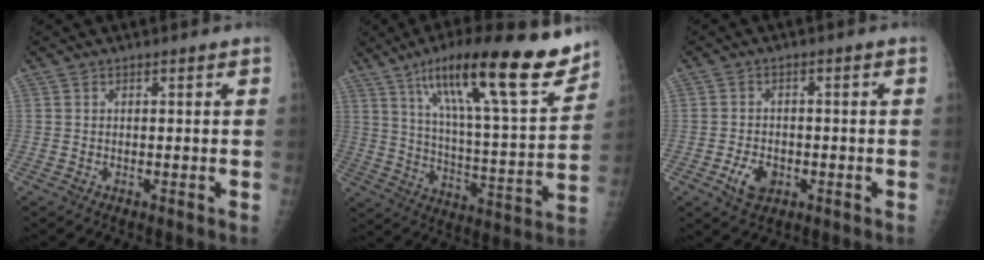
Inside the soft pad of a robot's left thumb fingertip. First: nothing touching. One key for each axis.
{"total": 24.5, "fx": 15.8, "fy": 4.8, "fz": 18.1, "tx": -0.265, "ty": -0.053, "tz": 0.256}
{"total": 4.9, "fx": -2.0, "fy": 3.3, "fz": 3.0, "tx": -0.045, "ty": 0.008, "tz": -0.030}